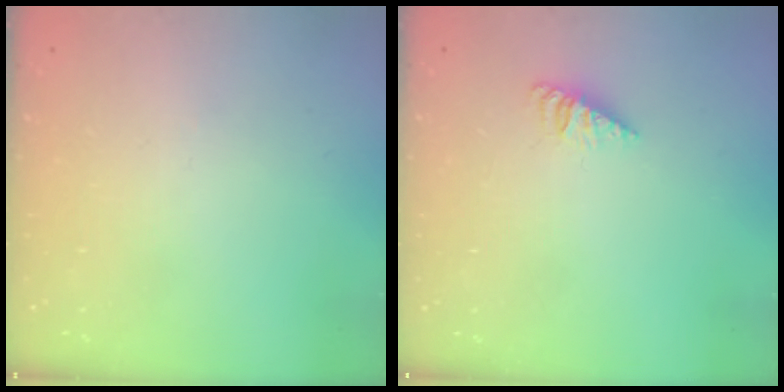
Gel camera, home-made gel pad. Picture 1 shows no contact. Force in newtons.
{"total": 1.8, "press": 1.8, "slide": 0.4}